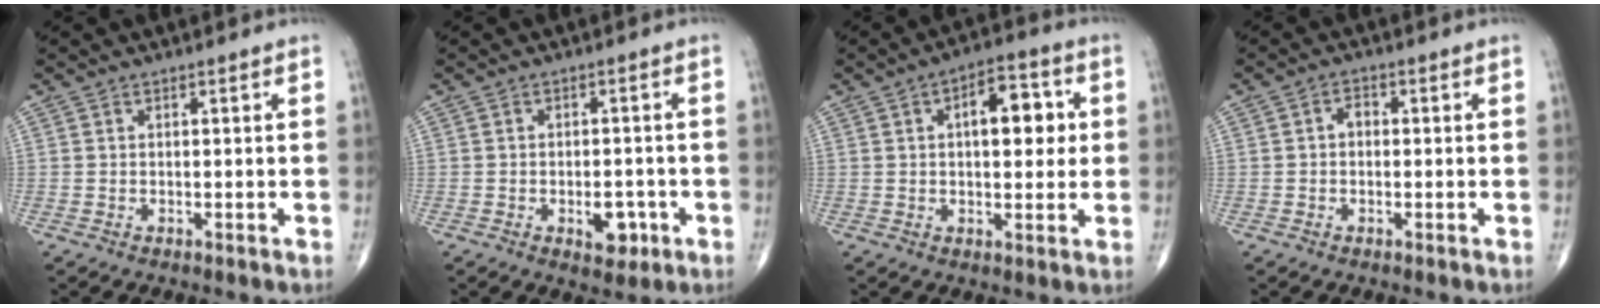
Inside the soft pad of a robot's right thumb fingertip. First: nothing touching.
{"total": 4.9, "force": [-1.9, 2.8, 3.6], "torque": [-0.030, 0.006, -0.020]}
{"total": 10.3, "force": [1.9, 5.1, 8.7], "torque": [-0.095, 0.010, 0.023]}
{"total": 2.0, "force": [-0.1, 1.4, 1.3], "torque": [-0.011, 0.010, -0.009]}